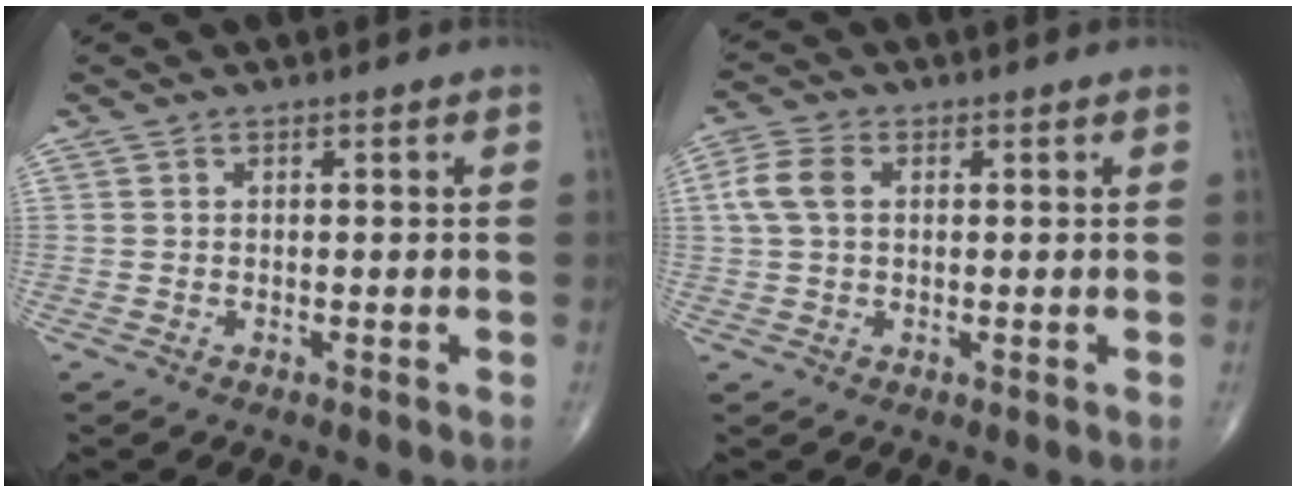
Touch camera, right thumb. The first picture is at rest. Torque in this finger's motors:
{"motor_torque": [0.02, 0.04, 0.02, -0.02, 0.01]}